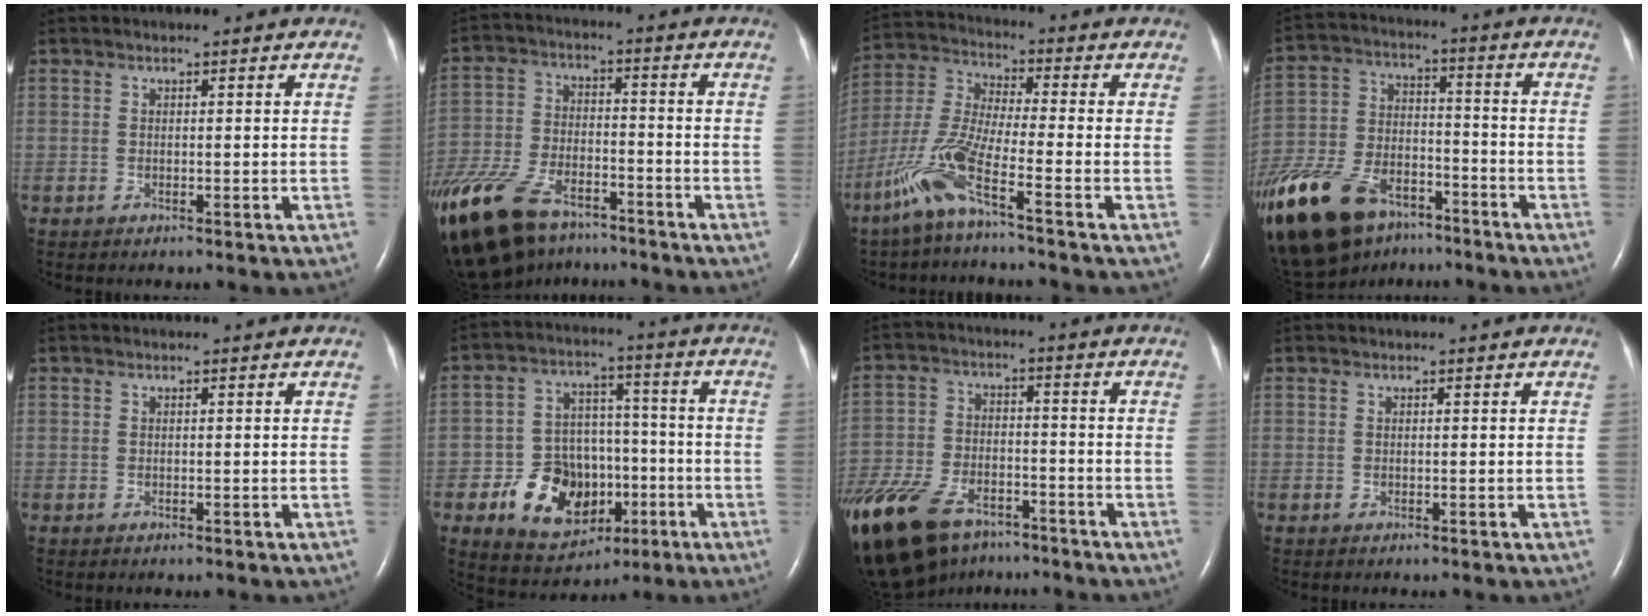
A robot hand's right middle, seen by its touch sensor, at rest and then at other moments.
{"total": 20.5, "force": [-14.5, 9.4, 11.0], "torque": [-0.296, -0.027, -0.256]}
{"total": 9.9, "force": [-5.8, 0.2, 8.0], "torque": [-0.188, -0.012, -0.127]}
{"total": 27.3, "force": [-17.7, 14.4, 14.9], "torque": [-0.405, -0.034, -0.308]}
{"total": 0.0}
{"total": 12.8, "force": [-4.7, 9.3, 7.5], "torque": [-0.136, 0.023, -0.062]}
{"total": 24.4, "force": [-15.9, 13.1, 13.2], "torque": [-0.364, -0.044, -0.268]}
{"total": 0.0}